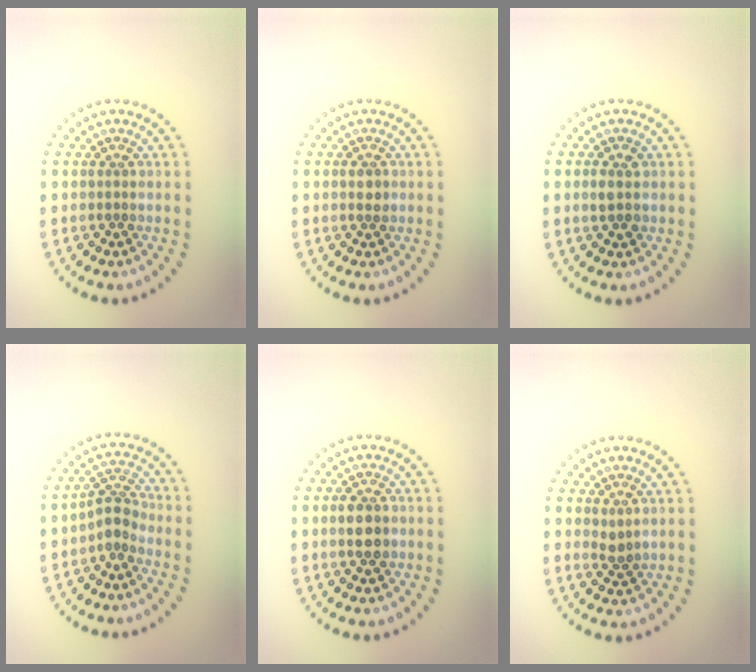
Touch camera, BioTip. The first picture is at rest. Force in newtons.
{"total": 1.1, "press": 1.1, "slide": 0.1}
{"total": 1.6, "press": 1.6, "slide": 0.1}
{"total": 2.3, "press": 1.9, "slide": 1.3}
{"total": 2.8, "press": 2.8, "slide": 0.2}
{"total": 1.1, "press": 1.0, "slide": 0.6}